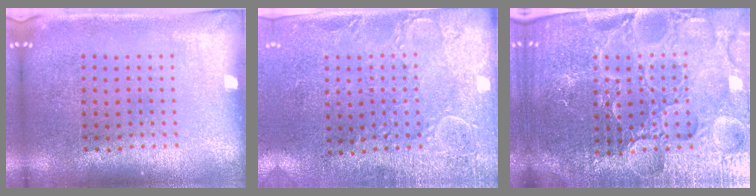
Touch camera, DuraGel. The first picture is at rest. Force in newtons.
{"total": 2.9, "press": 2.4, "slide": 1.7}
{"total": 5.9, "press": 5.4, "slide": 2.5}